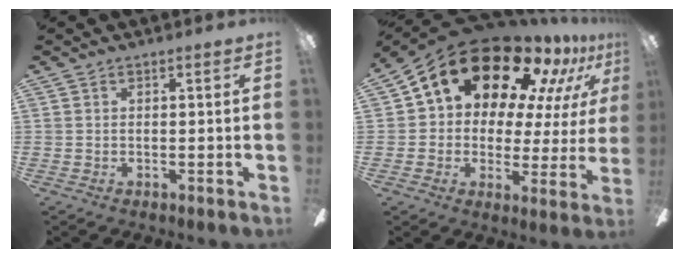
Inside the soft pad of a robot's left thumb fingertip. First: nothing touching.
{"total": 19.9, "force": [13.3, 10.5, 10.4], "torque": [-0.168, -0.094, 0.229]}